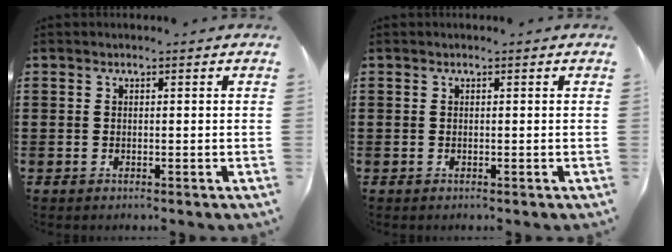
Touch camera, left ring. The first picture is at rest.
{"total": 0.0}